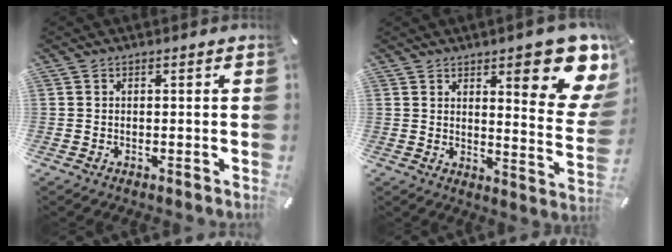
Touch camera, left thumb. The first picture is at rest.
{"total": 16.9, "force": [9.4, 4.8, 13.3], "torque": [-0.167, -0.067, 0.145]}